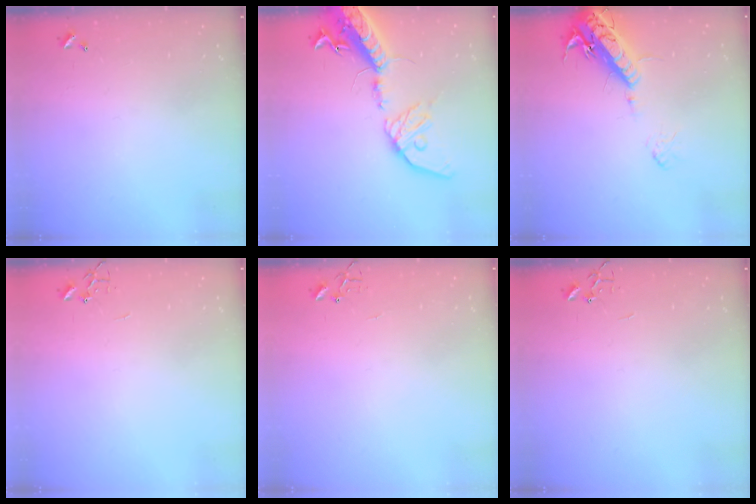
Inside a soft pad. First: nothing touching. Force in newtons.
{"total": 20.9, "press": 20.4, "slide": 4.4}
{"total": 16.4, "press": 15.9, "slide": 3.8}
{"total": 0.0}
{"total": 4.9, "press": 4.8, "slide": 0.6}
{"total": 0.0}